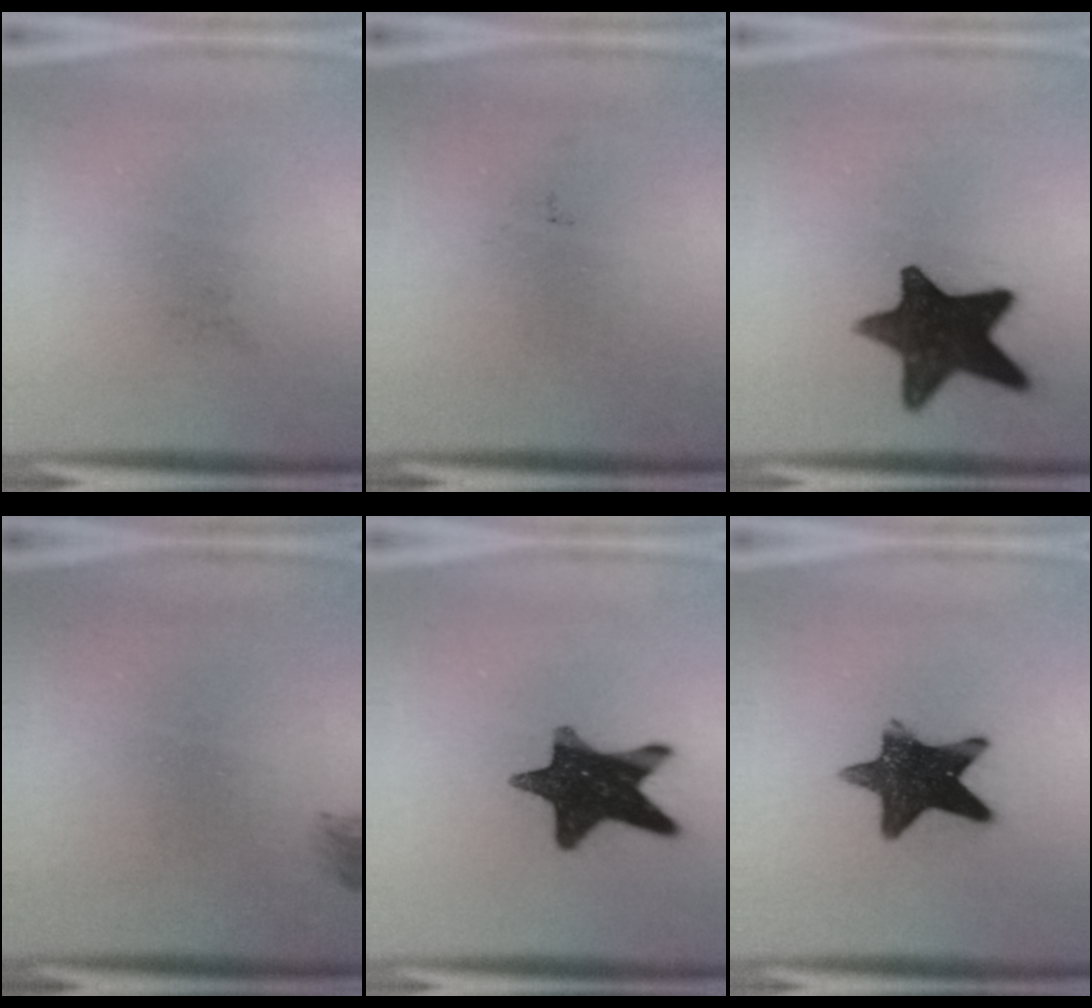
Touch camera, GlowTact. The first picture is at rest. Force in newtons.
{"total": 0.0}
{"total": 14.8}
{"total": 1.2}
{"total": 14.4}
{"total": 13.1}